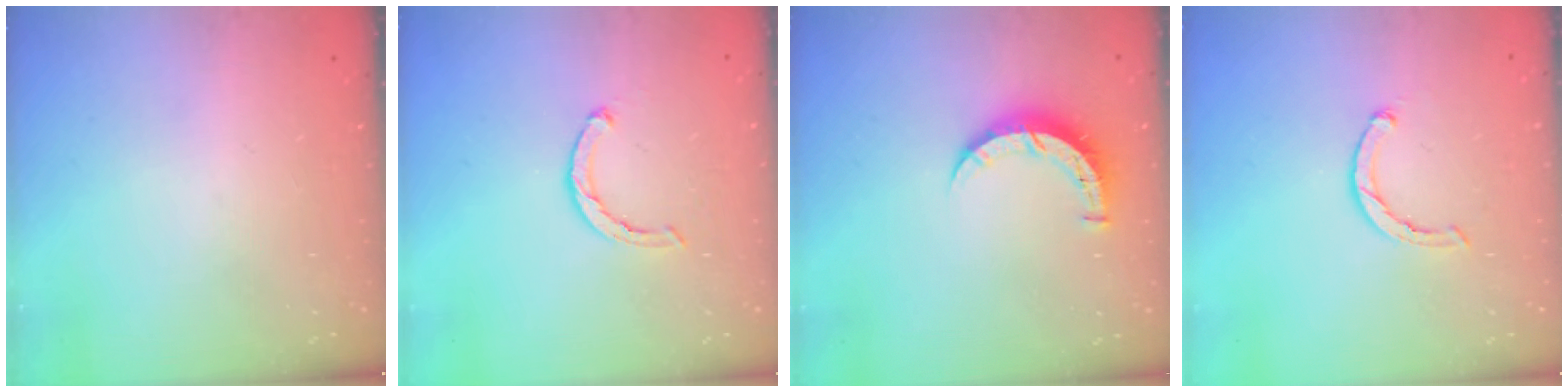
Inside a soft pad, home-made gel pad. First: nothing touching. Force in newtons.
{"total": 2.7, "press": 2.7, "slide": 0.4}
{"total": 6.7, "press": 6.7, "slide": 0.6}
{"total": 2.3, "press": 2.2, "slide": 0.5}